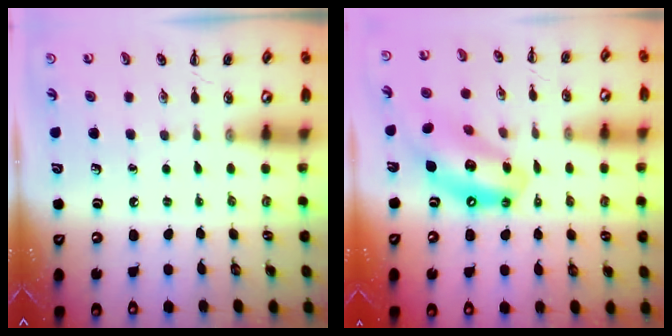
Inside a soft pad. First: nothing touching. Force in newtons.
{"total": 13.9, "press": 13.4, "slide": 3.8}